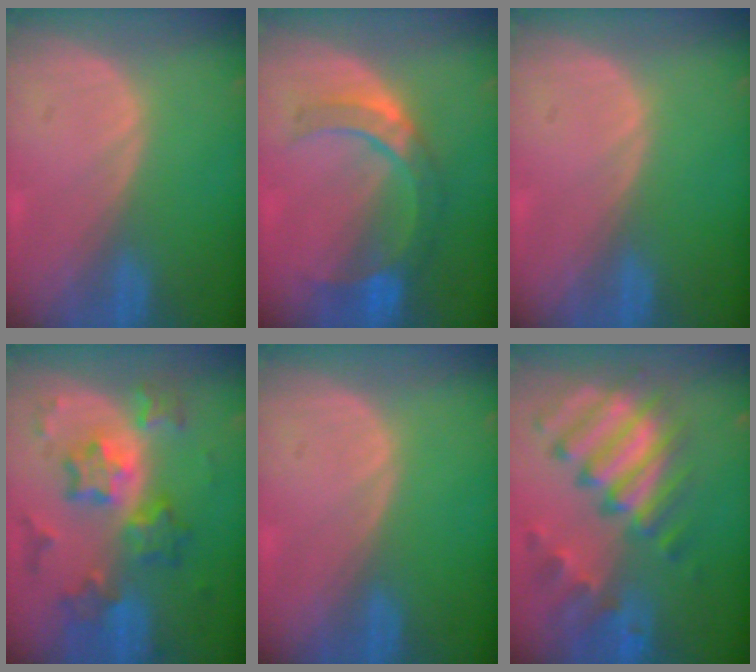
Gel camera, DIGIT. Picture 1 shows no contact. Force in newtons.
{"total": 7.1, "press": 7.0, "slide": 0.8}
{"total": 0.0}
{"total": 9.4, "press": 9.3, "slide": 0.7}
{"total": 0.0}
{"total": 11.4, "press": 9.8, "slide": 5.8}